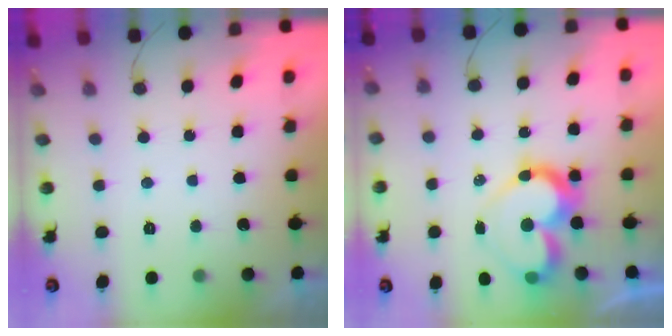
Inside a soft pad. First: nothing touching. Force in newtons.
{"total": 12.9, "press": 12.9, "slide": 1.5}